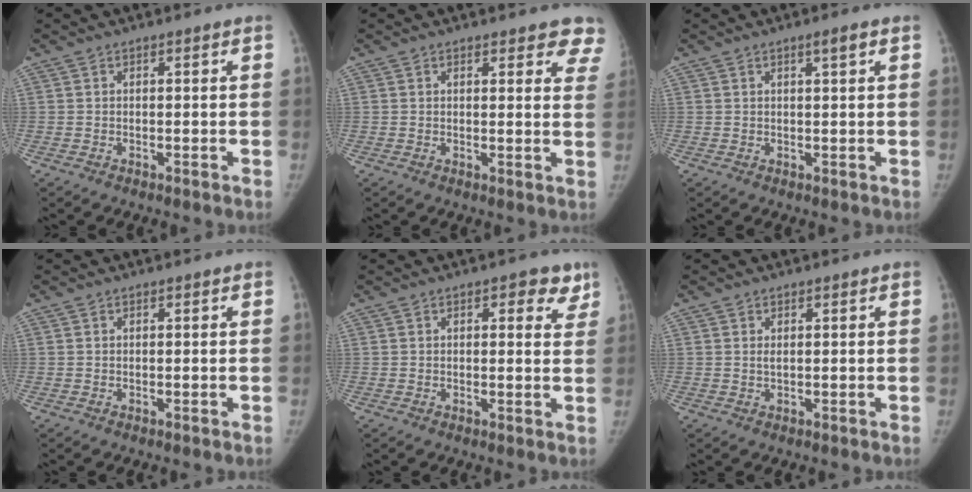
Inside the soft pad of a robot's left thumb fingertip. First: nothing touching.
{"total": 7.5, "force": [6.2, 2.9, 3.1], "torque": [0.010, -0.023, 0.050]}
{"total": 1.8, "force": [0.9, 0.1, 1.6], "torque": [-0.024, -0.003, 0.015]}
{"total": 0.0}
{"total": 5.1, "force": [2.7, 2.5, 3.5], "torque": [-0.008, -0.008, 0.024]}
{"total": 0.8, "force": [0.3, 0.4, 0.6], "torque": [-0.005, -0.001, 0.006]}